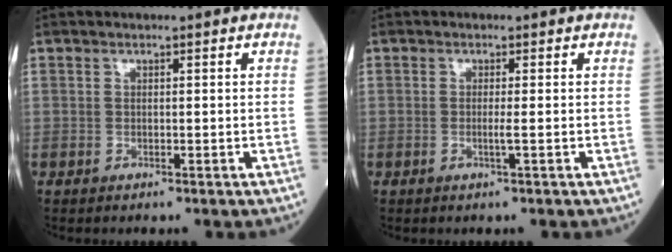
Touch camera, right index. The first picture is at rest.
{"total": 1.5, "force": [-0.3, -0.3, 1.4], "torque": [-0.030, -0.003, -0.008]}